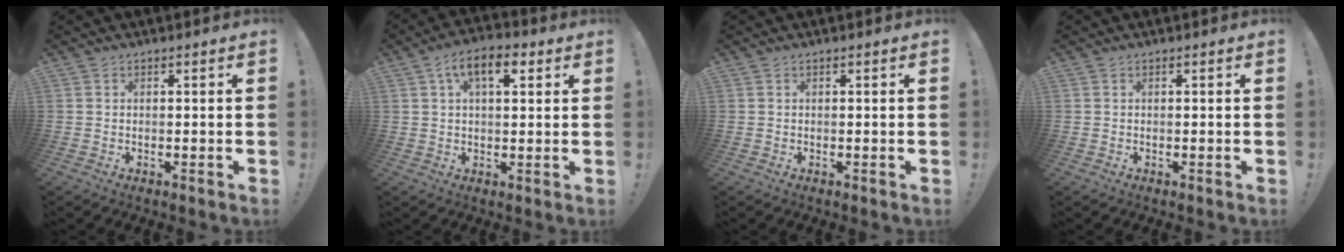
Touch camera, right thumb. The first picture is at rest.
{"total": 8.5, "force": [3.2, 4.2, 6.7], "torque": [-0.100, 0.003, 0.054]}
{"total": 0.0}
{"total": 0.0}